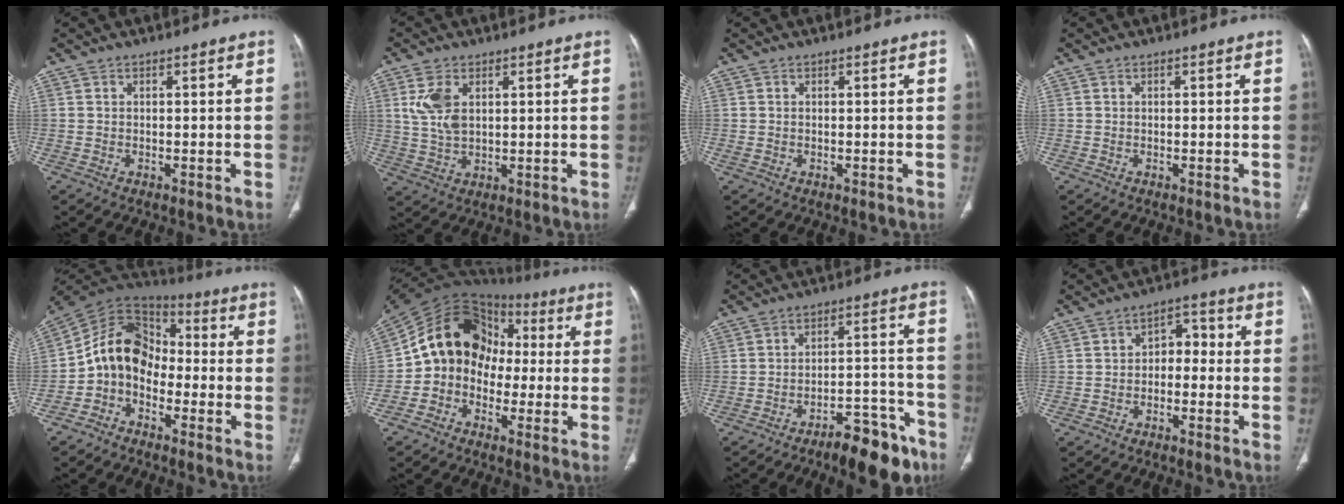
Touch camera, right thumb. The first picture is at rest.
{"total": 6.8, "force": [2.1, 4.0, 5.1], "torque": [-0.105, -0.003, 0.049]}
{"total": 0.0}
{"total": 0.0}
{"total": 11.7, "force": [-3.2, 9.1, 6.8], "torque": [-0.100, 0.071, -0.076]}
{"total": 14.2, "force": [-1.1, 11.9, 7.6], "torque": [-0.096, 0.054, -0.033]}
{"total": 11.9, "force": [-8.4, 4.0, 7.5], "torque": [-0.085, 0.069, -0.125]}
{"total": 5.1, "force": [-1.0, 3.6, 3.5], "torque": [-0.030, 0.033, -0.029]}